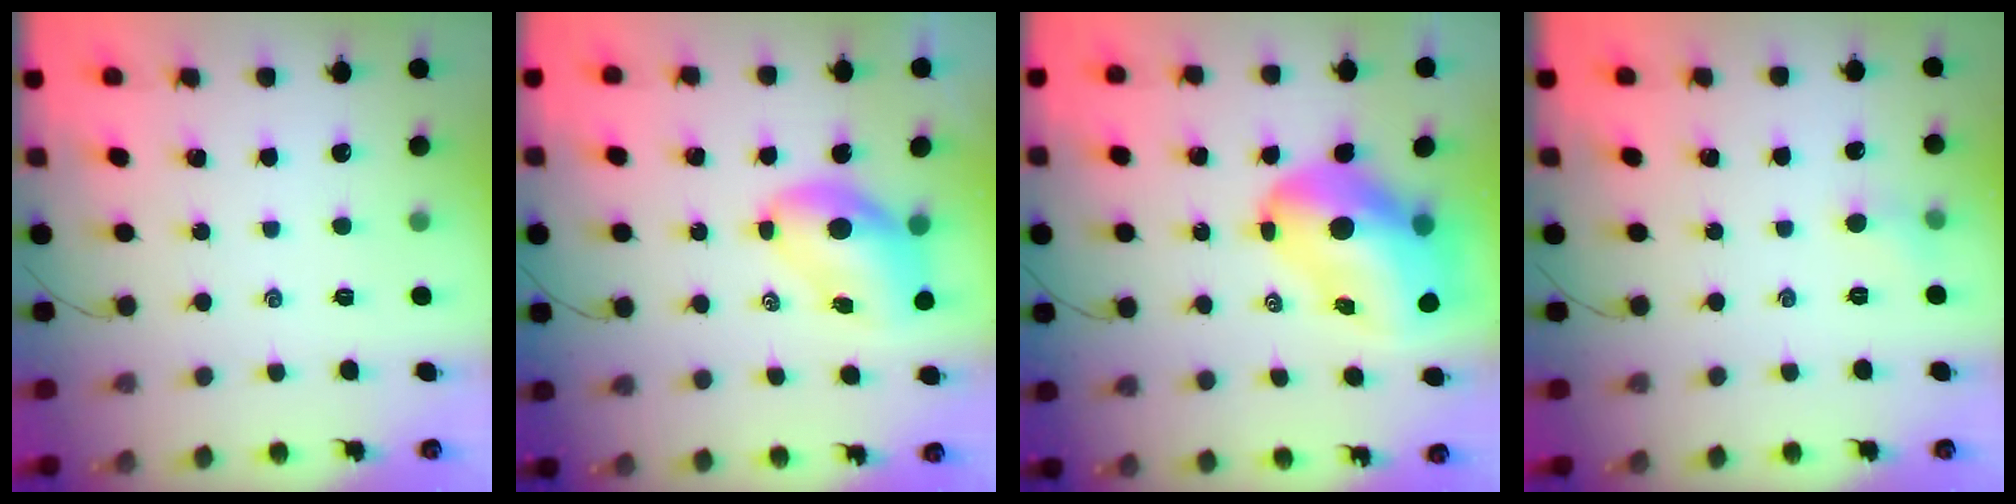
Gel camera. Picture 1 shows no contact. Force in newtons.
{"total": 8.4, "press": 8.1, "slide": 2.0}
{"total": 15.4, "press": 14.7, "slide": 4.6}
{"total": 3.9, "press": 3.6, "slide": 1.4}